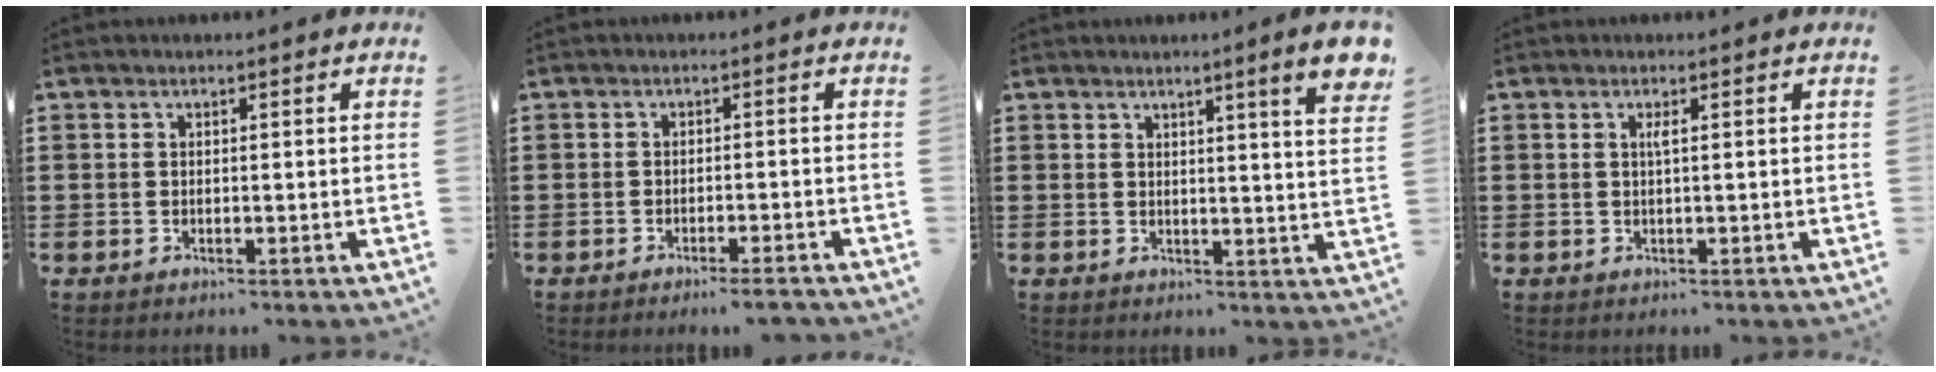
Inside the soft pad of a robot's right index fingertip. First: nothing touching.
{"total": 2.2, "force": [-1.9, -0.2, 1.0], "torque": [-0.017, 0.000, -0.037]}
{"total": 5.0, "force": [3.1, -0.4, 3.9], "torque": [-0.066, -0.017, 0.048]}
{"total": 1.0, "force": [0.2, -0.1, 1.0], "torque": [-0.018, -0.003, 0.002]}